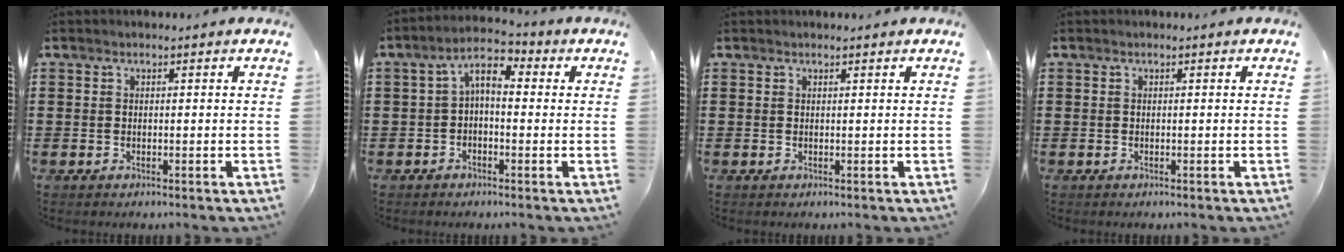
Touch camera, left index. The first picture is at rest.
{"total": 4.7, "force": [0.6, 2.2, 4.1], "torque": [-0.083, 0.007, 0.005]}
{"total": 0.0}
{"total": 0.0}